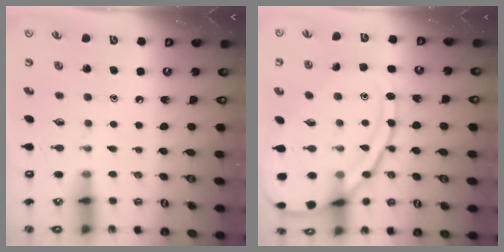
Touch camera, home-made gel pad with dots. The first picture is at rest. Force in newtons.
{"total": 15.8, "press": 15.8, "slide": 0.9}